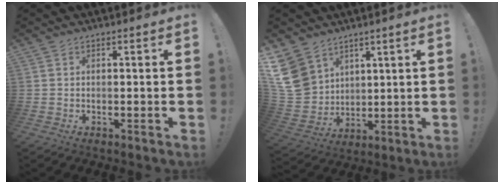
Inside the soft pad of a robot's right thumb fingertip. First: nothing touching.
{"total": 14.1, "force": [6.9, 11.1, 5.4], "torque": [-0.114, -0.041, 0.141]}